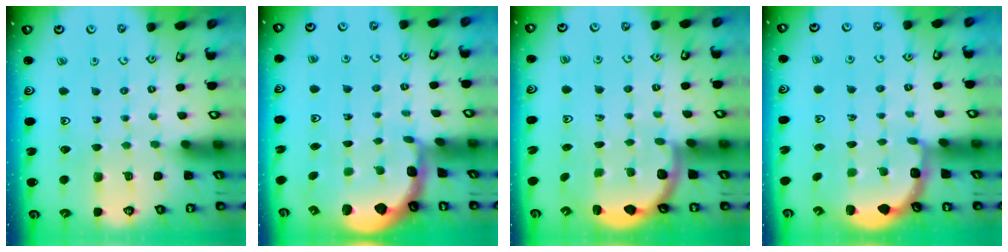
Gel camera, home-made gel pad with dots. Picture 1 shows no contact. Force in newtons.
{"total": 2.4, "press": 1.7, "slide": 1.7}
{"total": 3.3, "press": 2.7, "slide": 1.8}
{"total": 2.7, "press": 2.4, "slide": 1.4}